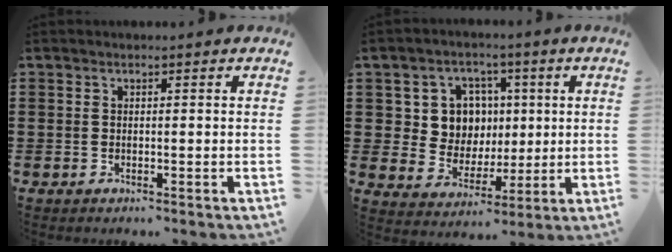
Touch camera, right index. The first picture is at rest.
{"total": 8.4, "force": [1.9, 7.5, 3.2], "torque": [-0.083, 0.014, 0.036]}